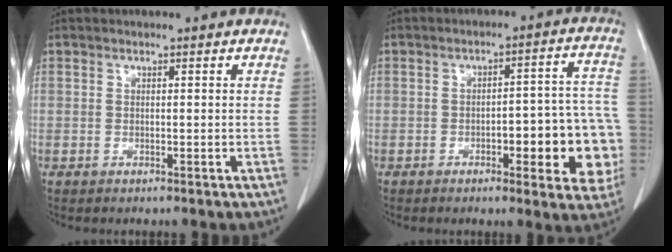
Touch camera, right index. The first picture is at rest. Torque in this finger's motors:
{"motor_torque": [0.84, 0.46, 0.35, 0.06]}